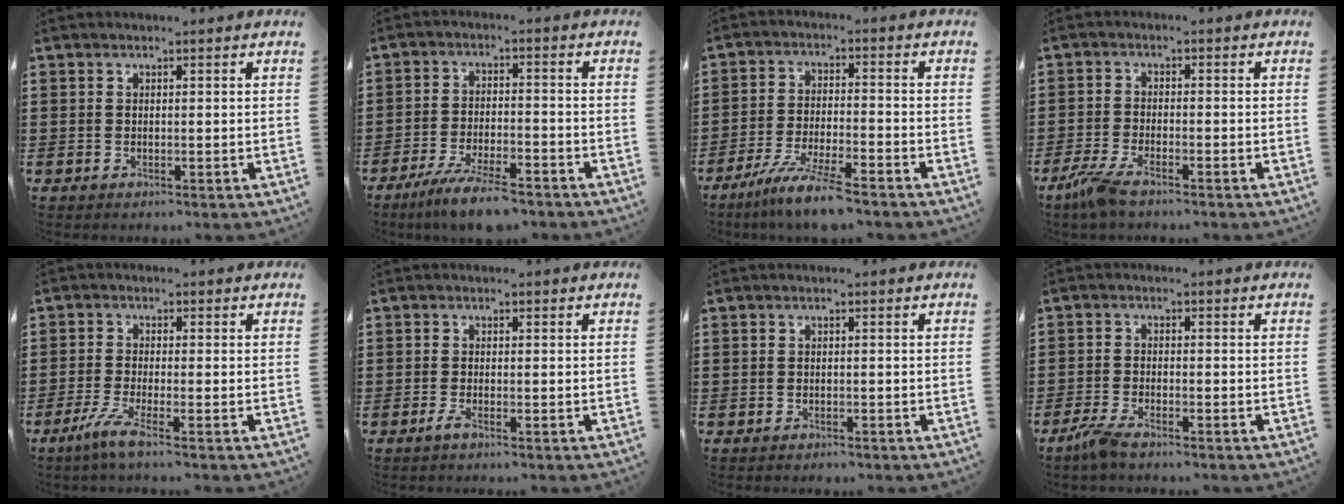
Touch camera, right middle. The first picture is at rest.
{"total": 7.0, "force": [-5.6, 0.8, 4.0], "torque": [-0.089, -0.011, -0.107]}
{"total": 7.5, "force": [-6.2, 0.0, 4.3], "torque": [-0.090, -0.013, -0.118]}
{"total": 4.2, "force": [-3.2, 0.7, 2.7], "torque": [-0.078, -0.013, -0.067]}
{"total": 4.0, "force": [-2.1, -0.1, 3.4], "torque": [-0.076, -0.015, -0.042]}
{"total": 1.2, "force": [-0.7, 0.1, 0.9], "torque": [-0.017, -0.002, -0.012]}
{"total": 0.8, "force": [-0.7, 0.3, 0.0], "torque": [-0.001, 0.002, -0.017]}
{"total": 3.0, "force": [-2.4, 0.4, 1.8], "torque": [-0.051, -0.004, -0.052]}